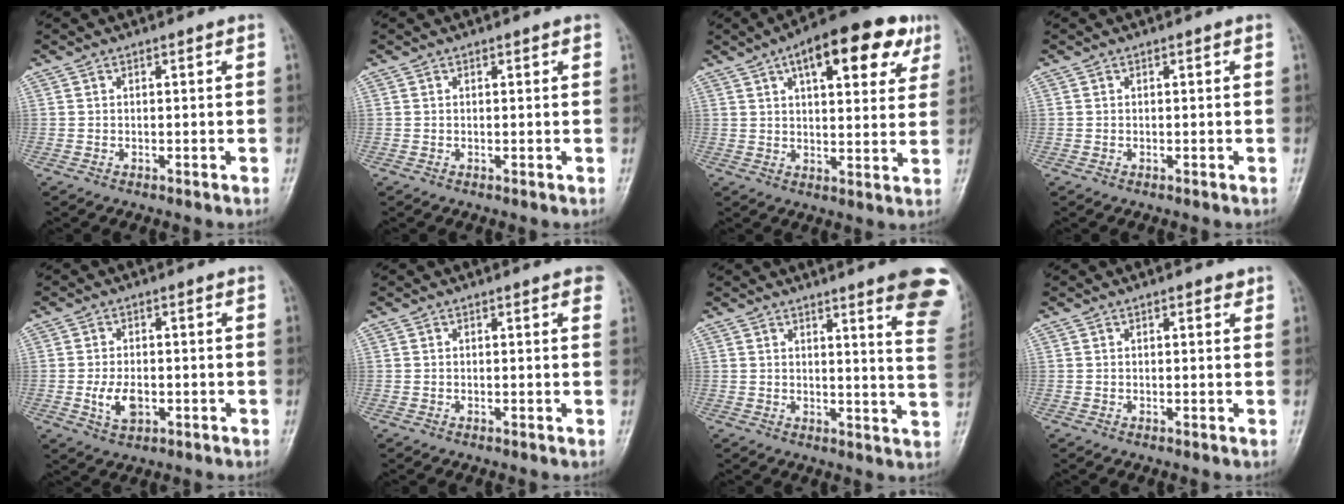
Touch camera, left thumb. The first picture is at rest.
{"total": 0.6, "force": [0.4, 0.3, 0.4], "torque": [-0.003, -0.001, 0.003]}
{"total": 17.4, "force": [8.4, 7.2, 13.5], "torque": [-0.156, -0.004, 0.113]}
{"total": 0.0}
{"total": 5.1, "force": [-1.2, 3.0, 3.9], "torque": [-0.071, -0.001, -0.018]}
{"total": 2.0, "force": [1.3, 0.7, 1.4], "torque": [-0.007, 0.003, 0.010]}
{"total": 13.4, "force": [8.5, 1.6, 10.2], "torque": [-0.097, -0.043, 0.083]}
{"total": 1.8, "force": [1.1, 0.8, 1.2], "torque": [-0.009, -0.003, 0.011]}